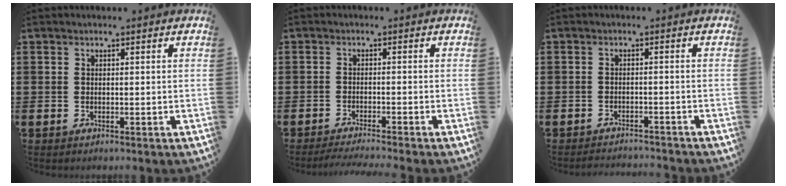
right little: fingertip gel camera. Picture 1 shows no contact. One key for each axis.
{"total": 1.4, "fx": -1.2, "fy": -0.1, "fz": 0.7, "tx": -0.009, "ty": 0.001, "tz": -0.023}
{"total": 1.6, "fx": -1.6, "fy": -0.1, "fz": -0.1, "tx": -0.003, "ty": 0.004, "tz": -0.033}